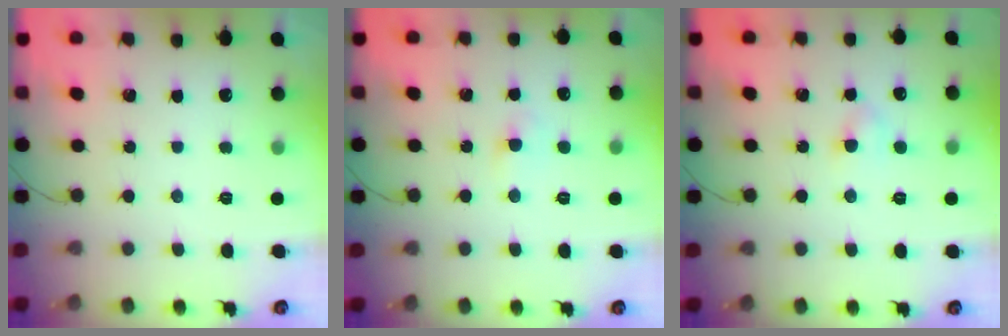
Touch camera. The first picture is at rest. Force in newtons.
{"total": 2.4, "press": 2.2, "slide": 0.9}
{"total": 2.9, "press": 2.8, "slide": 1.0}